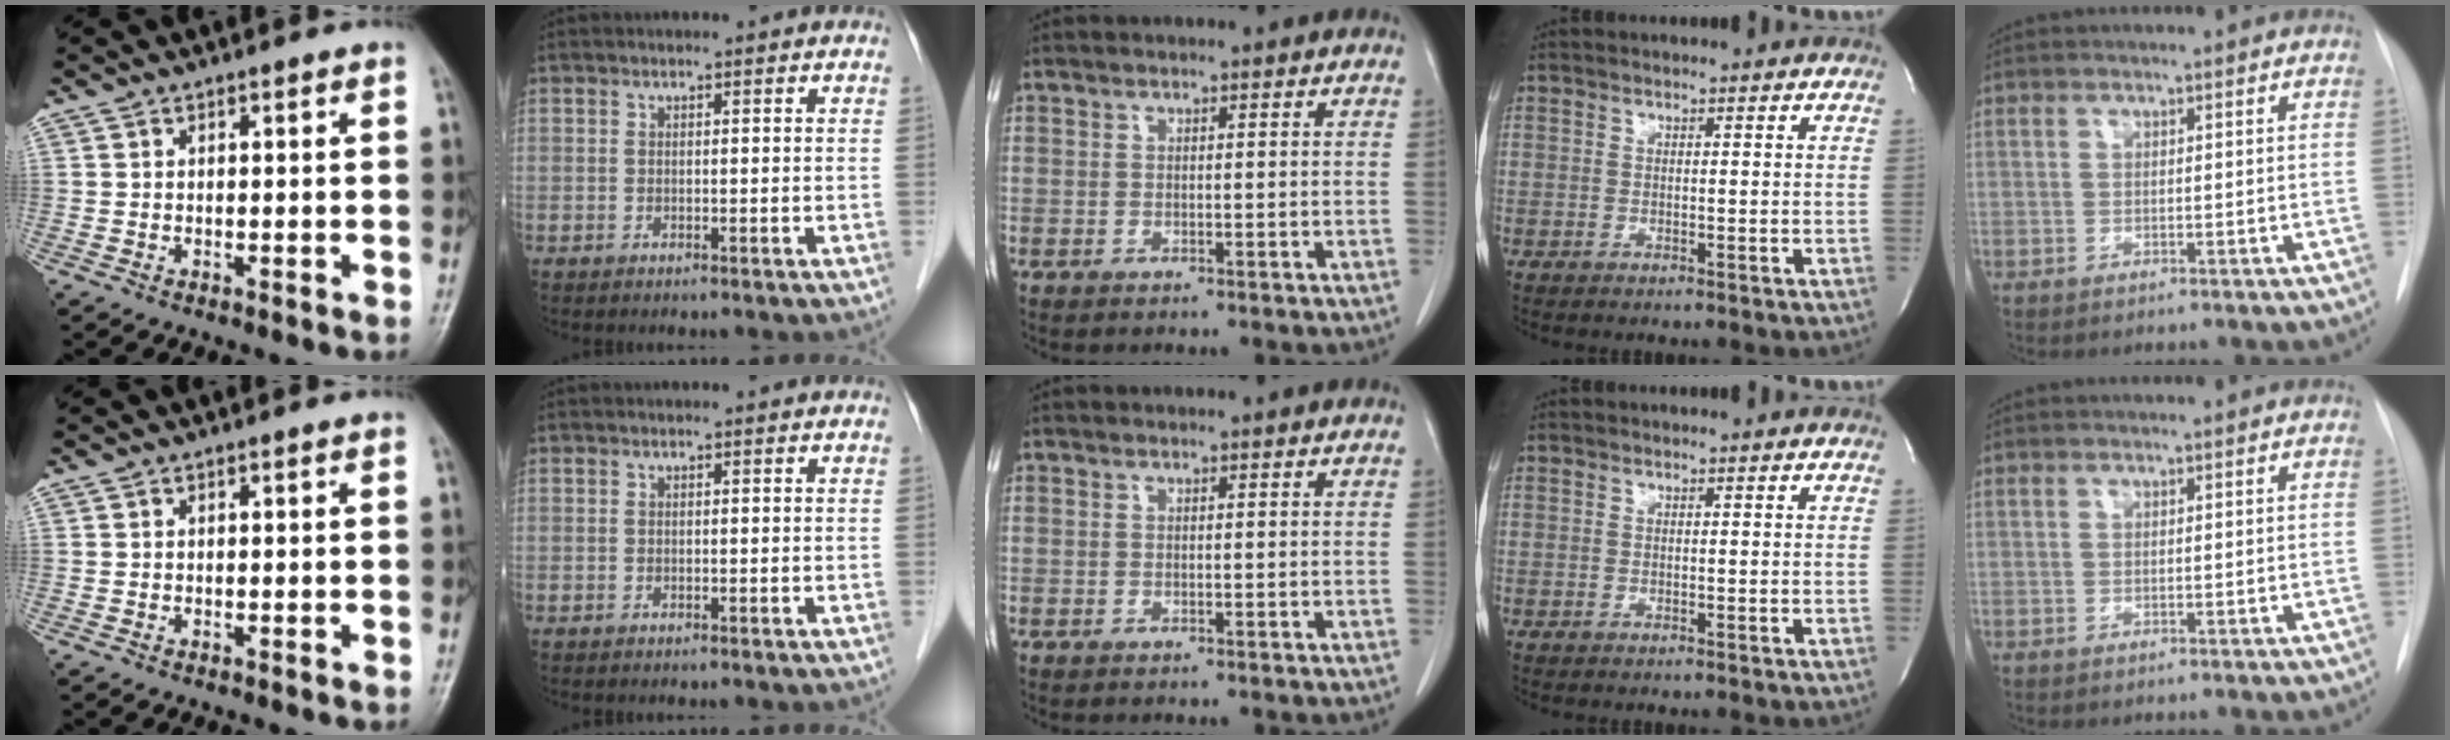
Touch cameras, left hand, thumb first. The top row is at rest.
{}